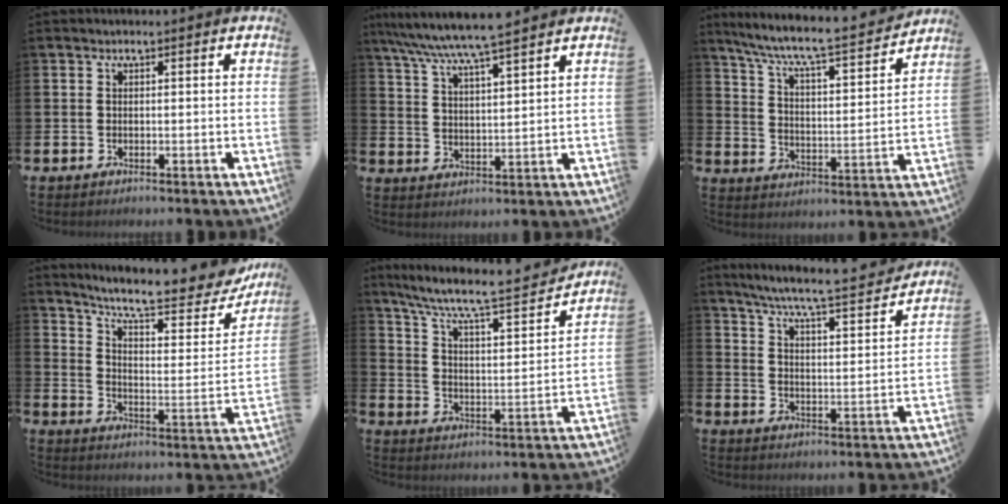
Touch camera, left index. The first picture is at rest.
{"total": 7.6, "force": [7.1, 0.1, 2.8], "torque": [-0.083, -0.031, 0.126]}
{"total": 7.4, "force": [6.7, 0.4, 3.0], "torque": [-0.094, -0.053, 0.110]}
{"total": 9.8, "force": [8.5, 1.9, 4.6], "torque": [-0.106, -0.058, 0.138]}
{"total": 8.1, "force": [7.2, 1.0, 3.6], "torque": [-0.099, -0.052, 0.115]}
{"total": 7.2, "force": [6.7, -0.1, 2.7], "torque": [-0.077, -0.053, 0.111]}